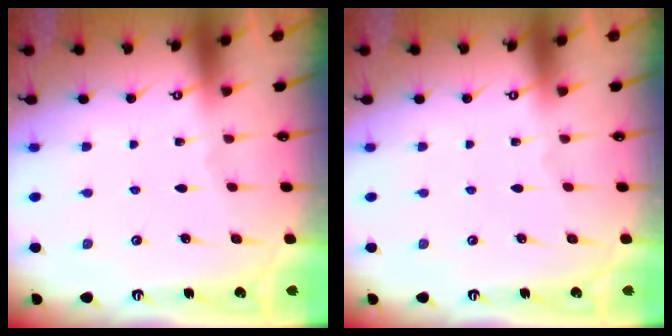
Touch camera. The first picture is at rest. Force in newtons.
{"total": 0.0}